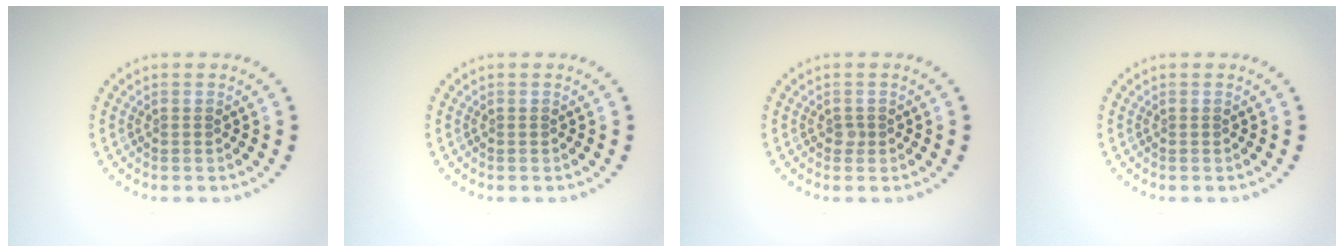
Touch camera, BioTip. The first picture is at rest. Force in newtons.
{"total": 0.0}
{"total": 0.7, "press": 0.5, "slide": 0.4}
{"total": 0.0}